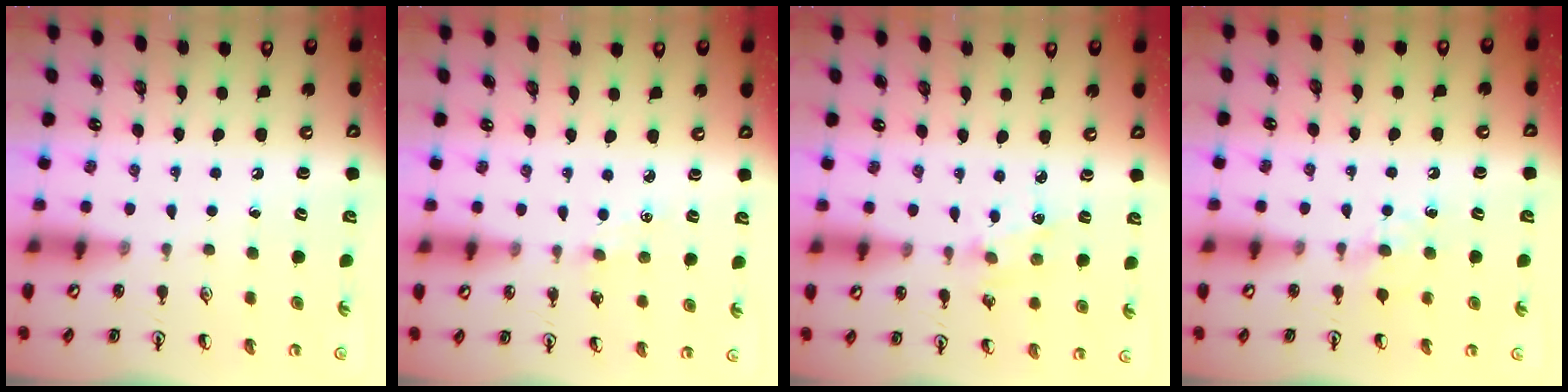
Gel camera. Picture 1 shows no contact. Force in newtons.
{"total": 0.6, "press": 0.6, "slide": 0.2}
{"total": 1.8, "press": 1.7, "slide": 0.3}
{"total": 6.1, "press": 6.0, "slide": 0.8}